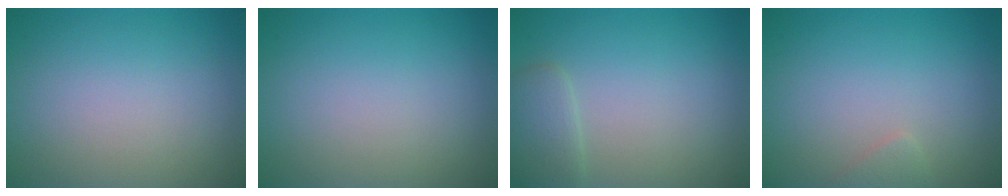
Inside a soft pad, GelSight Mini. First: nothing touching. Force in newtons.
{"total": 0.0}
{"total": 2.1, "press": 2.1, "slide": 0.1}
{"total": 0.8, "press": 0.8, "slide": 0.0}